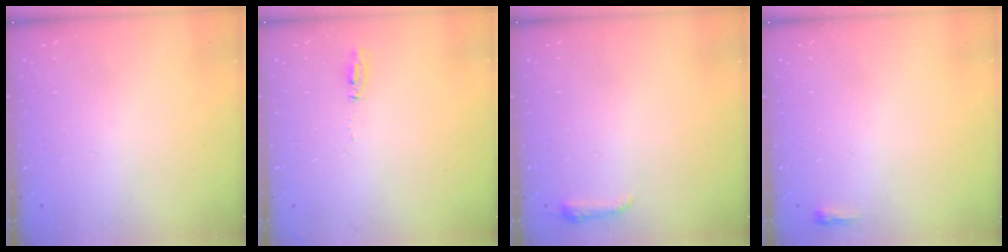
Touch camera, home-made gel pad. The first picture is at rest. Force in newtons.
{"total": 16.2, "press": 5.8, "slide": 15.1}
{"total": 3.7, "press": 3.7, "slide": 0.7}
{"total": 2.3, "press": 2.2, "slide": 0.7}